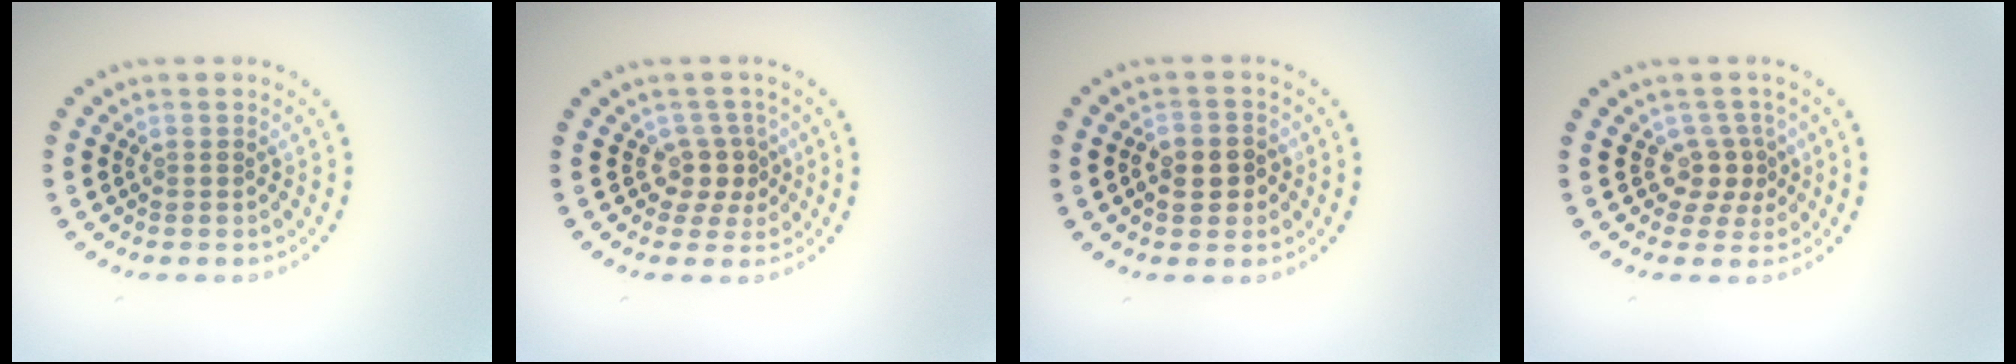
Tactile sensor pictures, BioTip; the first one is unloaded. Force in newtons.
{"total": 2.4, "press": 1.8, "slide": 1.6}
{"total": 2.8, "press": 2.8, "slide": 0.6}
{"total": 2.4, "press": 1.6, "slide": 1.8}